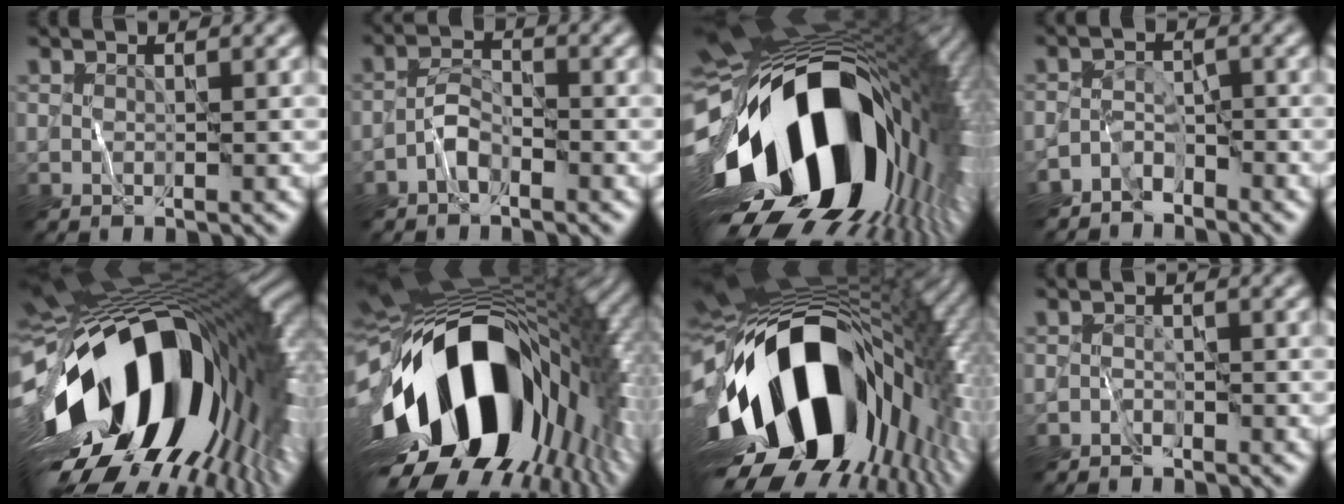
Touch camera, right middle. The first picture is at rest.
{"total": 2.3, "force": [-1.5, 1.1, 1.3], "torque": [-0.019, 0.012, -0.034]}
{"total": 21.7, "force": [-4.0, 12.2, 17.6], "torque": [-0.312, -0.064, -0.069]}
{"total": 2.8, "force": [-2.5, 1.2, 0.5], "torque": [-0.002, 0.003, -0.056]}
{"total": 20.0, "force": [-3.5, 10.8, 16.5], "torque": [-0.295, -0.033, -0.061]}
{"total": 19.3, "force": [-3.9, 10.7, 15.6], "torque": [-0.265, -0.020, -0.071]}
{"total": 19.8, "force": [-3.7, 11.5, 15.7], "torque": [-0.274, -0.018, -0.069]}
{"total": 1.1, "force": [-1.0, 0.4, 0.0], "torque": [0.003, 0.008, -0.022]}